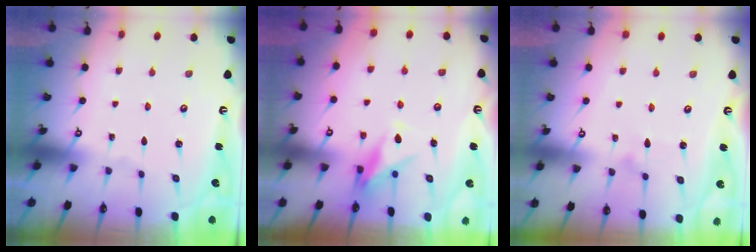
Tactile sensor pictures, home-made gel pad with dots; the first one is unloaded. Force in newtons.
{"total": 9.7, "press": 9.7, "slide": 0.7}
{"total": 8.0, "press": 8.0, "slide": 0.4}